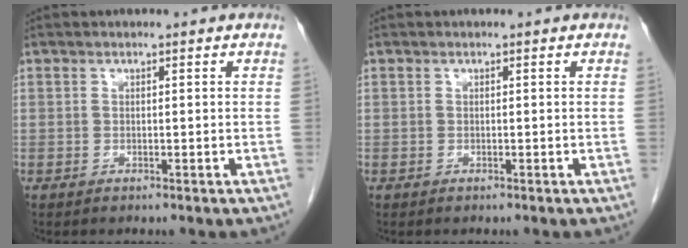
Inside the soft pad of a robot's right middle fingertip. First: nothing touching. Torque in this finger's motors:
{"motor_torque": [1.00, -0.83, 0.09, 0.01]}